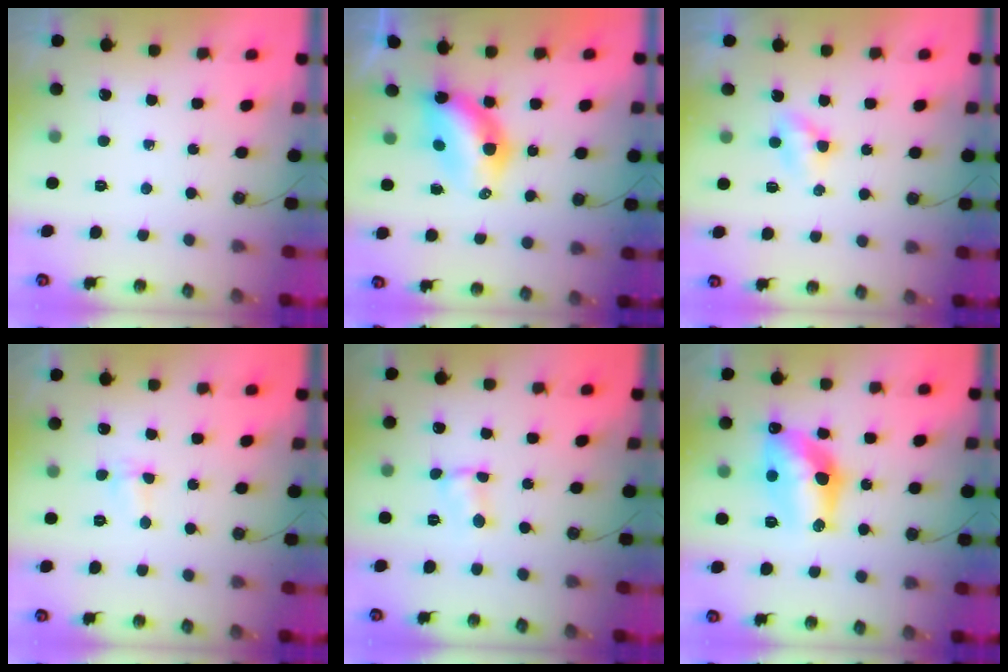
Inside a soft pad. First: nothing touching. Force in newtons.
{"total": 6.7, "press": 6.7, "slide": 0.2}
{"total": 3.0, "press": 3.0, "slide": 0.3}
{"total": 4.3, "press": 3.0, "slide": 3.1}
{"total": 1.6, "press": 1.6, "slide": 0.2}
{"total": 13.3, "press": 13.3, "slide": 0.9}